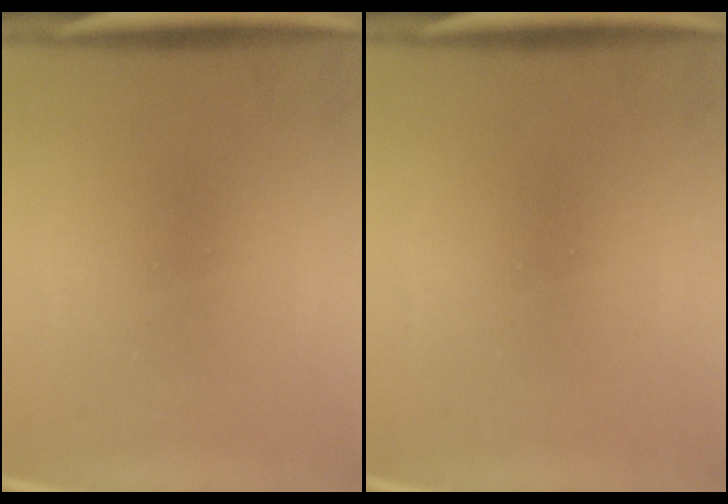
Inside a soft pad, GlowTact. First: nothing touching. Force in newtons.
{"total": 0.0}